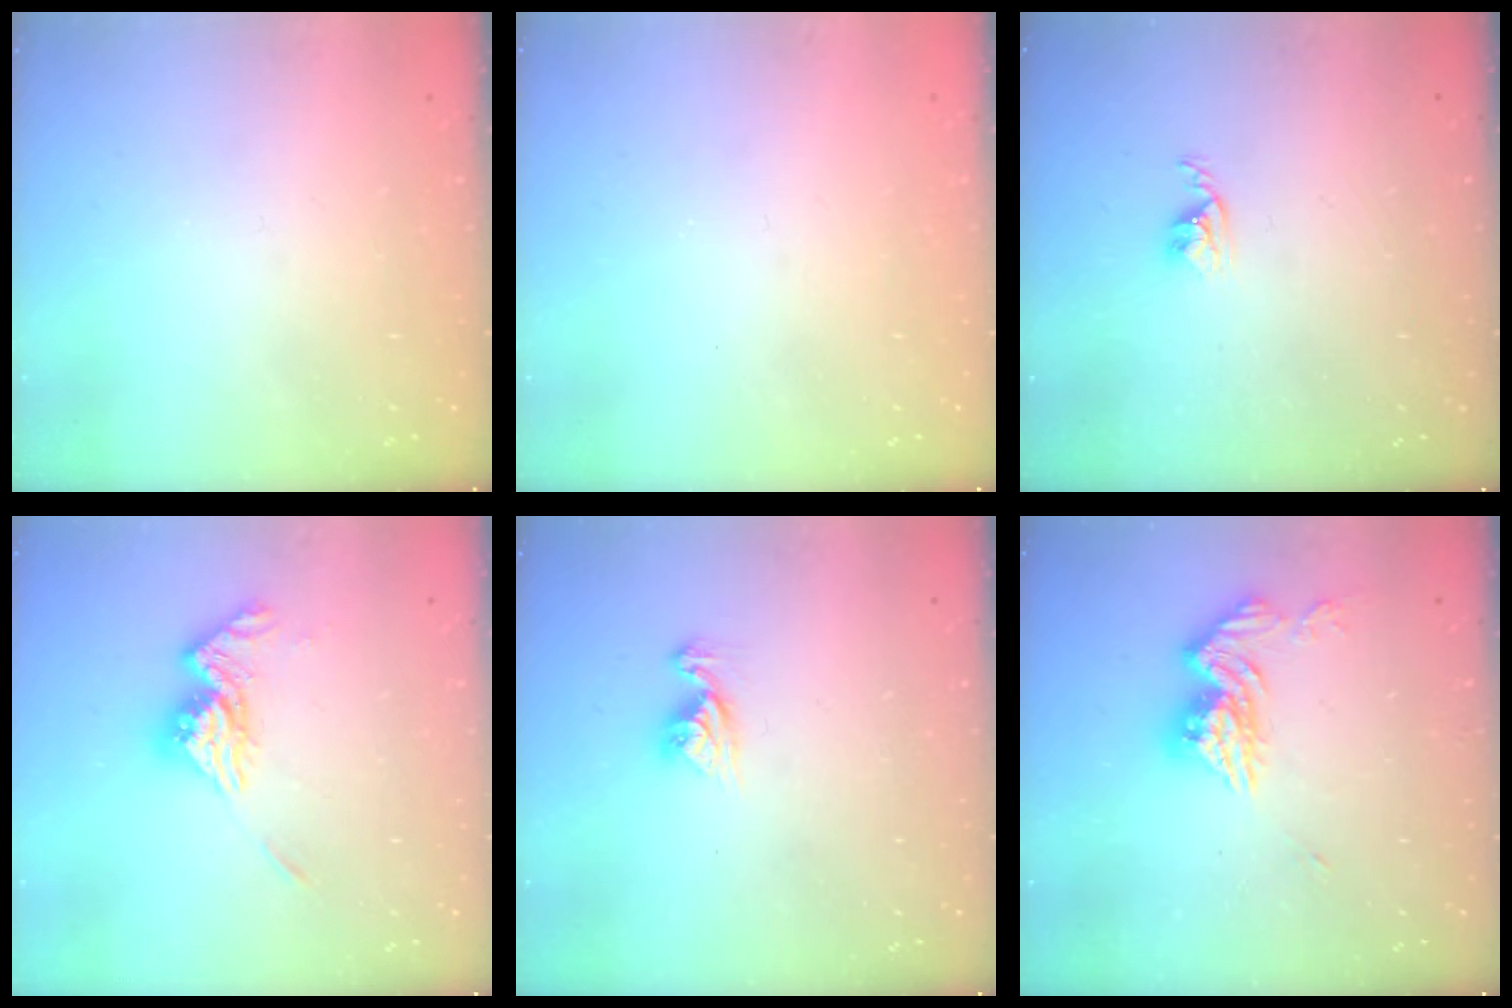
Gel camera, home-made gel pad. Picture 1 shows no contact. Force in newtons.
{"total": 0.7, "press": 0.7, "slide": 0.1}
{"total": 2.9, "press": 2.9, "slide": 0.4}
{"total": 12.3, "press": 12.3, "slide": 1.3}
{"total": 8.2, "press": 8.2, "slide": 0.8}
{"total": 12.8, "press": 12.8, "slide": 1.1}